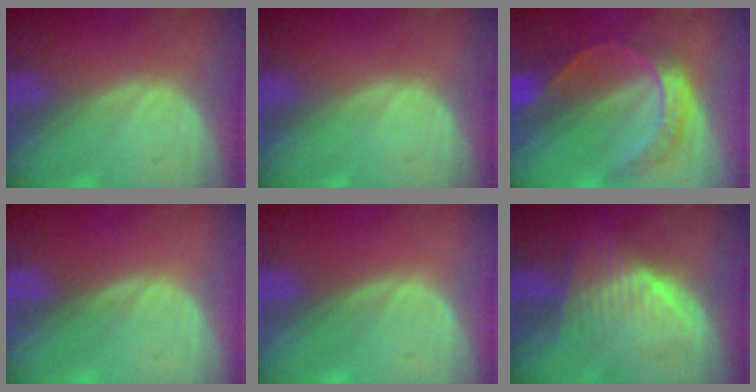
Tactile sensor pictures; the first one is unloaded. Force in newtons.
{"total": 0.0}
{"total": 7.8, "press": 6.5, "slide": 4.4}
{"total": 0.0}
{"total": 0.0}
{"total": 6.3, "press": 6.1, "slide": 1.6}